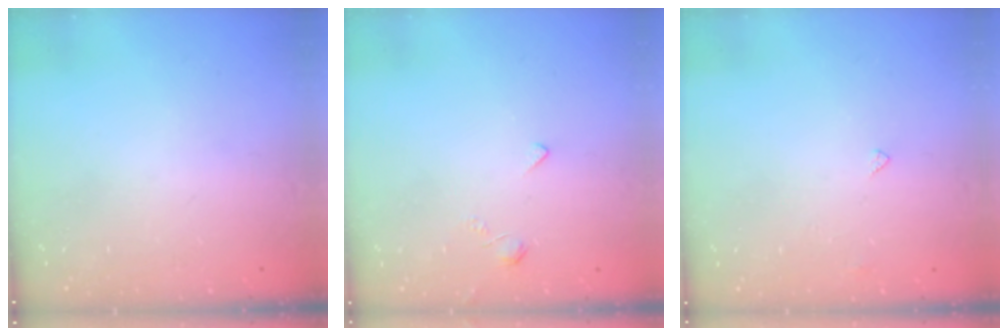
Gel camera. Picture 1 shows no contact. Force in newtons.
{"total": 1.6, "press": 1.5, "slide": 0.5}
{"total": 2.8, "press": 2.7, "slide": 0.4}